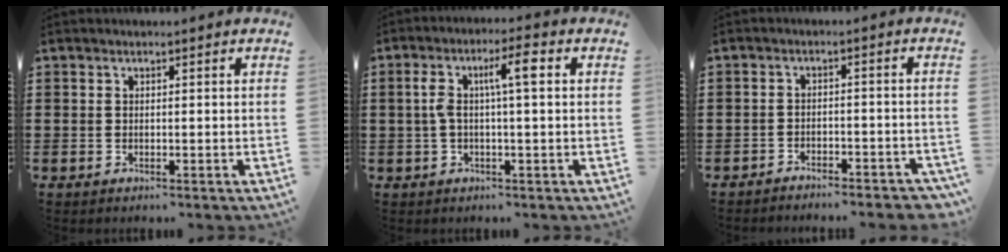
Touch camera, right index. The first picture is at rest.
{"total": 6.3, "force": [0.9, 1.3, 6.1], "torque": [-0.123, 0.005, 0.007]}
{"total": 2.8, "force": [-2.8, 0.3, -0.2], "torque": [-0.004, 0.001, -0.060]}